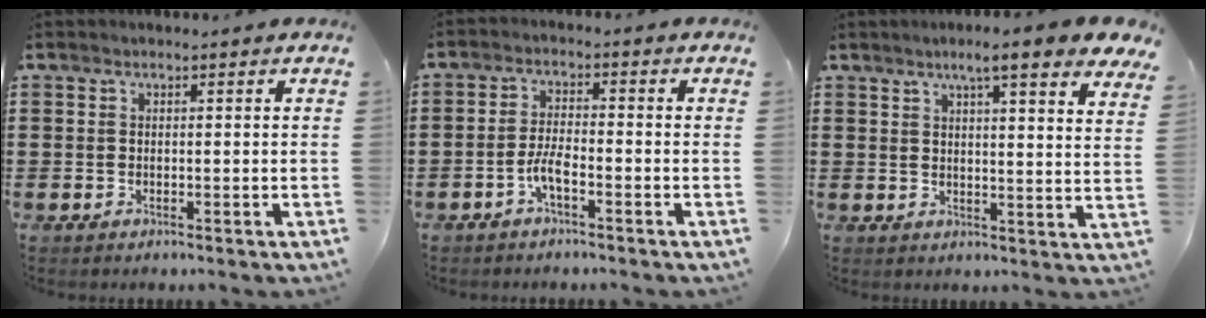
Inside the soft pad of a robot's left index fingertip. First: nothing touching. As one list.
[{"total": 3.8, "force": [-1.9, 1.0, 3.0], "torque": [-0.073, -0.001, -0.041]}, {"total": 6.1, "force": [4.7, 0.0, 3.9], "torque": [-0.074, -0.016, 0.075]}]